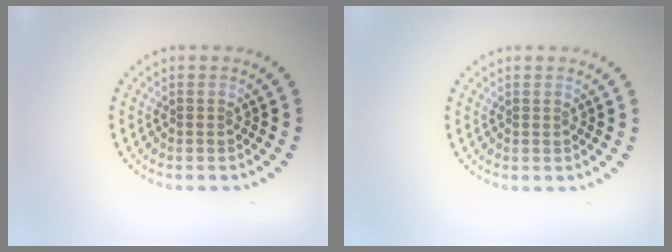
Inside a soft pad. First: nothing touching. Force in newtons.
{"total": 0.0}